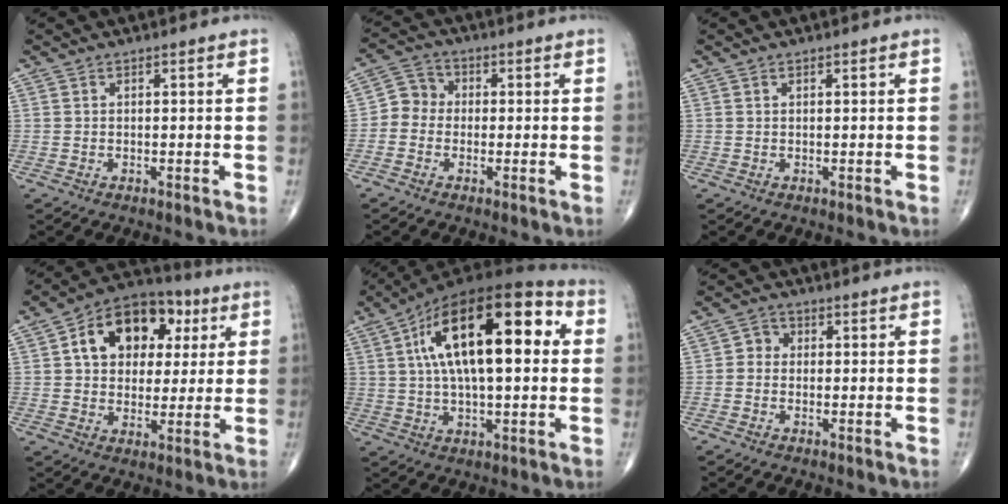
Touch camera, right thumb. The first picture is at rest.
{"total": 4.6, "force": [-0.9, 4.1, 1.8], "torque": [-0.013, 0.016, -0.035]}
{"total": 0.0}
{"total": 15.9, "force": [4.6, 11.1, 10.4], "torque": [-0.118, 0.011, 0.066]}
{"total": 22.8, "force": [4.9, 9.5, 20.1], "torque": [-0.323, 0.018, 0.067]}
{"total": 2.6, "force": [-0.3, 2.3, 1.1], "torque": [-0.003, 0.008, -0.016]}